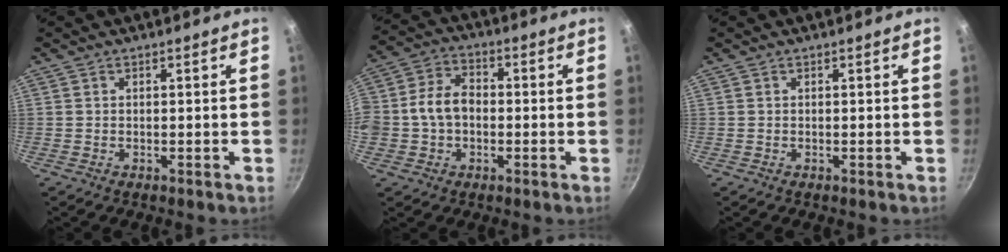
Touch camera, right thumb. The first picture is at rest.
{"total": 8.9, "force": [-0.8, 6.8, 5.7], "torque": [-0.086, 0.026, -0.028]}
{"total": 0.0}